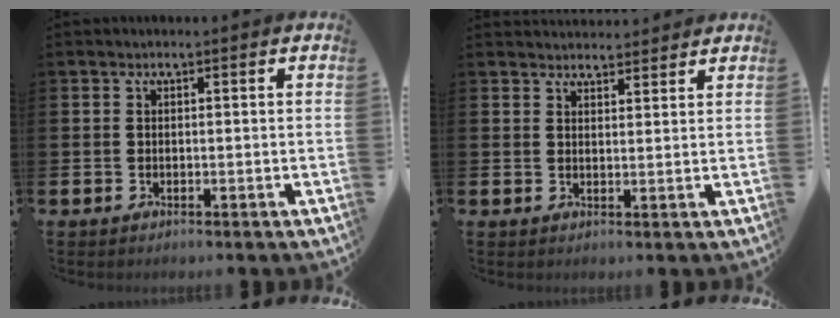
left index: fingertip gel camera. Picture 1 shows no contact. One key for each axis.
{"total": 2.9, "fx": 2.8, "fy": 0.6, "fz": -0.1, "tx": 0.005, "ty": -0.015, "tz": 0.051}